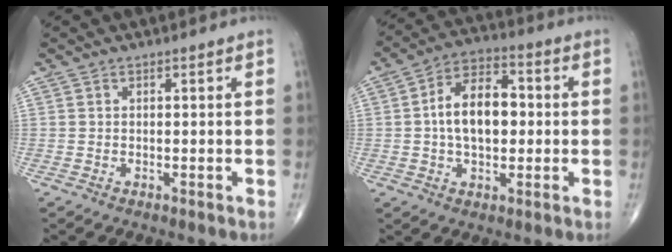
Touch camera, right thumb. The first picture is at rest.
{"total": 12.0, "force": [0.3, 7.1, 9.7], "torque": [-0.149, 0.025, -0.003]}